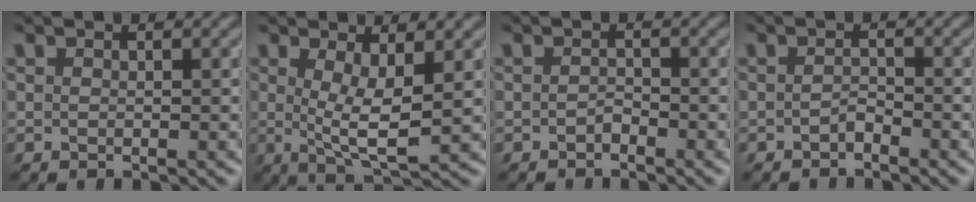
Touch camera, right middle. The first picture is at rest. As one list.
[{"total": 4.4, "force": [0.7, 1.2, 4.2], "torque": [-0.076, -0.011, 0.016]}, {"total": 0.9, "force": [-0.6, 0.4, 0.5], "torque": [-0.010, 0.000, -0.011]}, {"total": 1.0, "force": [-0.7, 0.3, 0.6], "torque": [-0.012, 0.003, -0.014]}]